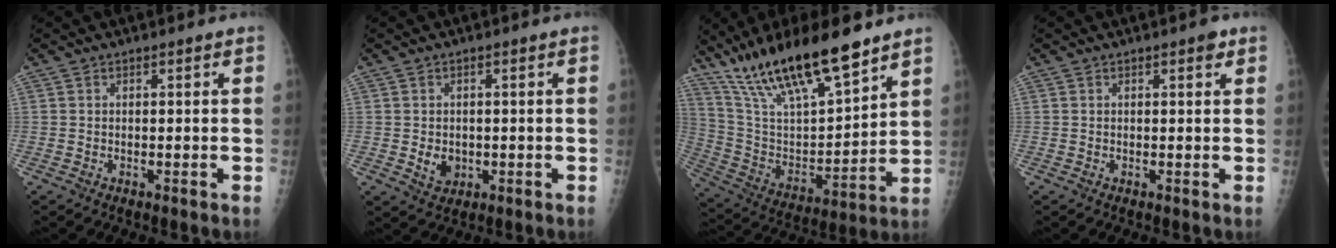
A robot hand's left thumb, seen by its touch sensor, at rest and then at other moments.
{"total": 3.6, "force": [-0.4, 2.9, 2.1], "torque": [-0.021, -0.001, 0.004]}
{"total": 22.9, "force": [16.5, 5.7, 14.8], "torque": [-0.248, -0.057, 0.307]}
{"total": 1.3, "force": [0.8, 0.5, 1.0], "torque": [-0.011, -0.001, 0.008]}